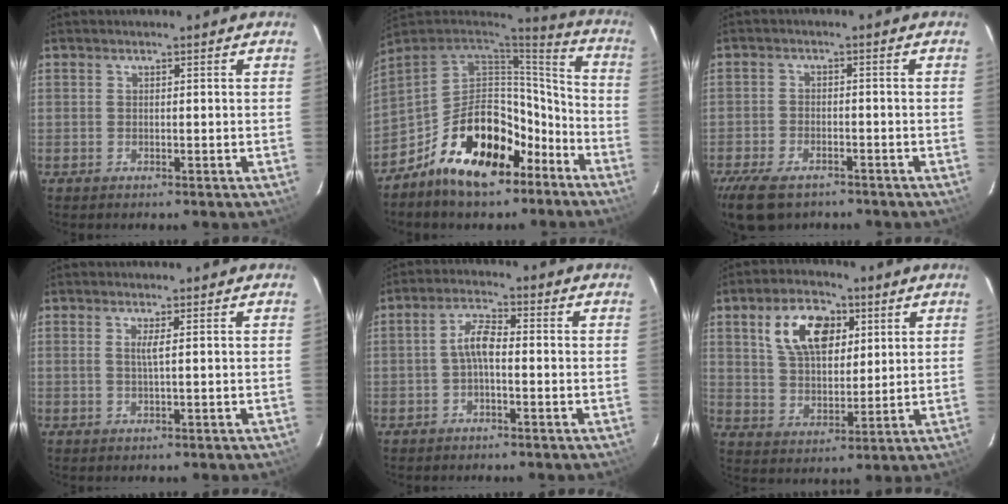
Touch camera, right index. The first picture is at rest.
{"total": 20.6, "force": [-12.3, 10.9, 12.4], "torque": [-0.231, 0.045, -0.183]}
{"total": 9.5, "force": [-6.9, 4.7, 4.6], "torque": [-0.121, -0.014, -0.122]}
{"total": 1.4, "force": [0.3, -0.4, 1.3], "torque": [-0.026, -0.001, 0.006]}
{"total": 4.1, "force": [-0.9, 1.4, 3.8], "torque": [-0.079, 0.015, -0.019]}
{"total": 12.2, "force": [5.0, 7.2, 8.5], "torque": [-0.156, 0.024, 0.094]}